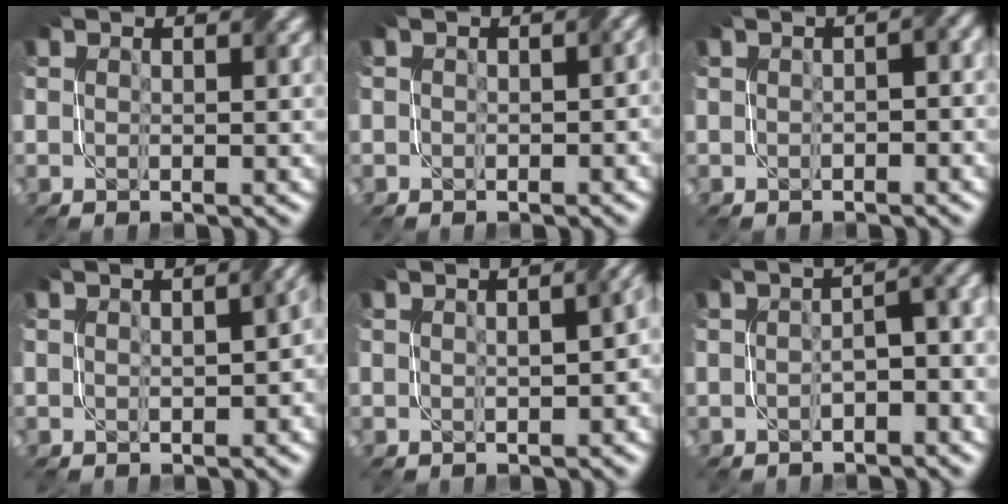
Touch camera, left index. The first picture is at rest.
{"total": 2.2, "force": [0.1, 1.4, 1.6], "torque": [-0.016, -0.002, 0.000]}
{"total": 2.4, "force": [-0.1, 1.0, 2.1], "torque": [-0.025, 0.003, 0.001]}
{"total": 3.3, "force": [0.0, 1.6, 2.9], "torque": [-0.028, 0.002, 0.010]}
{"total": 4.0, "force": [0.0, 1.7, 3.6], "torque": [-0.032, 0.004, 0.011]}
{"total": 4.6, "force": [-1.2, 1.8, 4.1], "torque": [-0.048, 0.011, -0.019]}